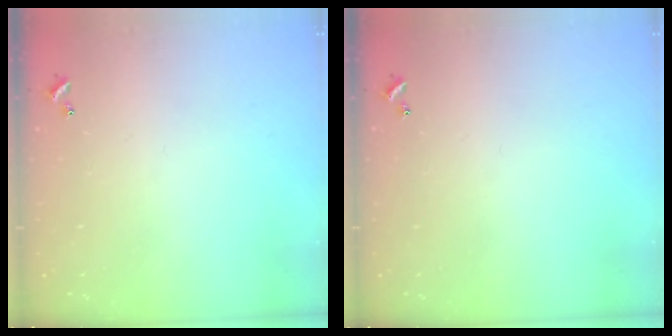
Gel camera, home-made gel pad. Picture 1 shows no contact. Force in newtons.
{"total": 0.0}